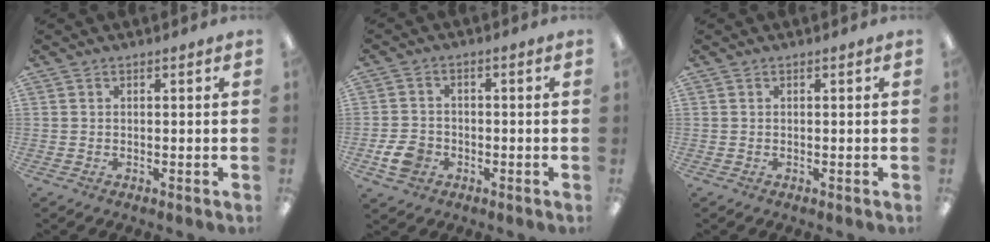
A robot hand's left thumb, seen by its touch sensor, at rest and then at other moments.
{"total": 5.9, "force": [-2.4, 4.5, 3.0], "torque": [-0.057, 0.007, -0.044]}
{"total": 0.0}